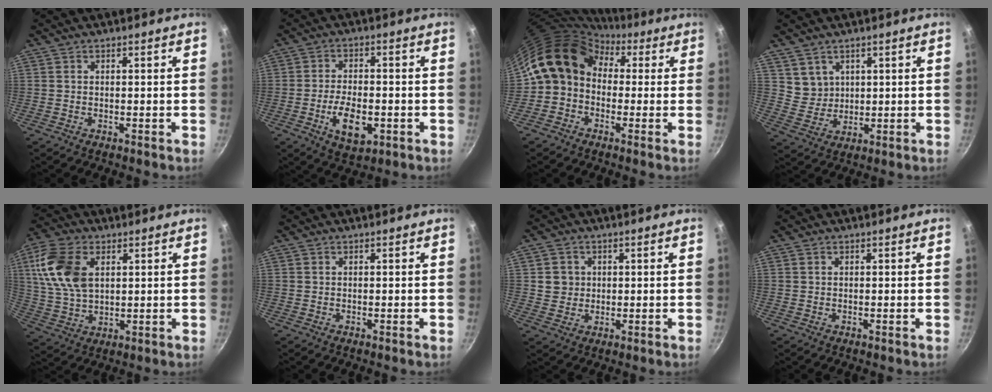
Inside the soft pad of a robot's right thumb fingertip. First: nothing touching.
{"total": 9.1, "force": [-2.7, 4.8, 7.2], "torque": [-0.115, 0.008, -0.040]}
{"total": 11.9, "force": [1.6, 9.7, 6.7], "torque": [-0.083, 0.030, 0.003]}
{"total": 4.6, "force": [2.4, 3.8, 0.8], "torque": [0.006, -0.005, 0.052]}
{"total": 13.6, "force": [4.0, 8.5, 9.9], "torque": [-0.183, -0.005, 0.078]}
{"total": 0.0}
{"total": 4.2, "force": [0.8, 4.0, 1.0], "torque": [0.005, 0.005, 0.012]}
{"total": 0.0}